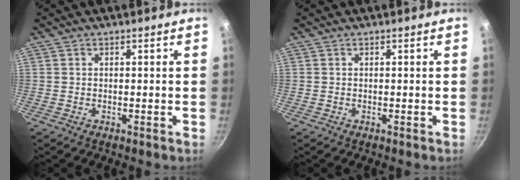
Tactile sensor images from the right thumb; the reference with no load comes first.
{"total": 0.0}